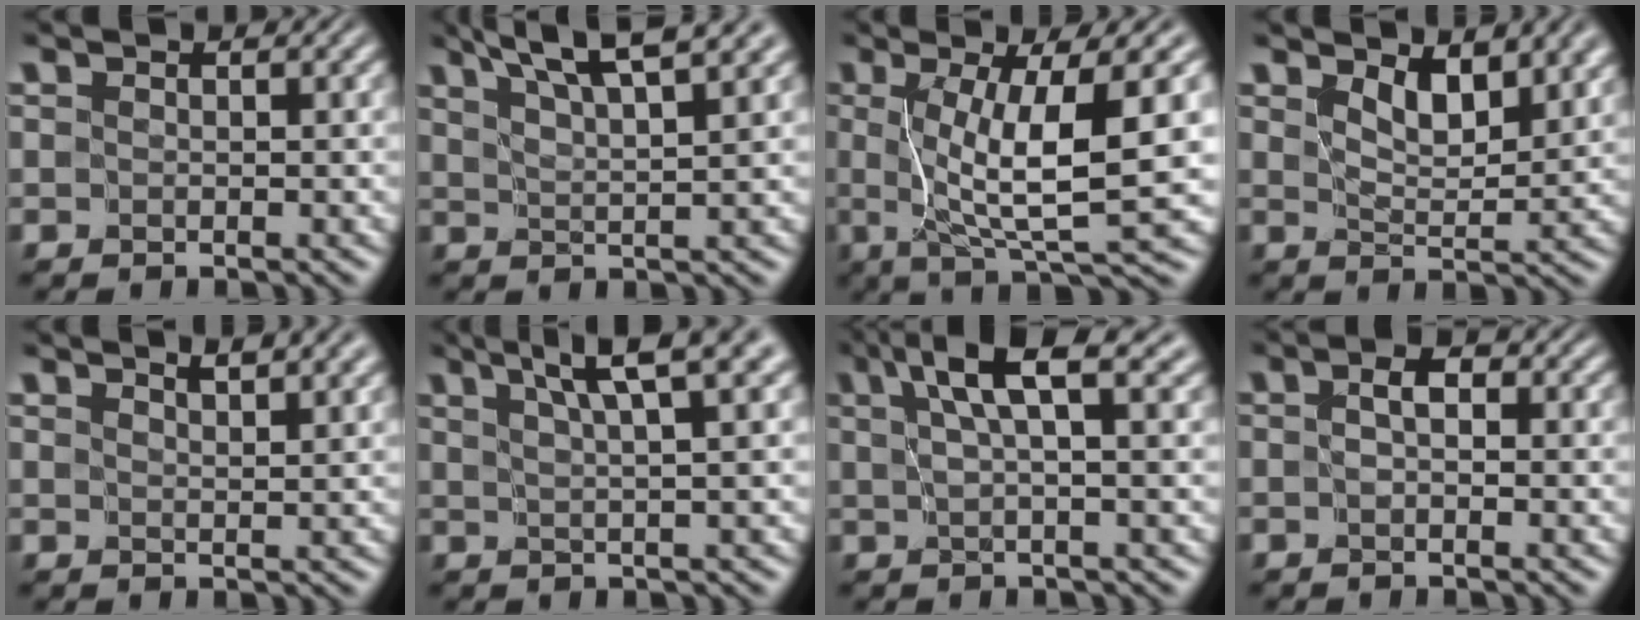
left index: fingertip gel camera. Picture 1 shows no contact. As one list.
[{"total": 7.3, "force": [5.5, 1.2, 4.7], "torque": [-0.056, 0.024, 0.062]}, {"total": 8.5, "force": [0.6, 1.1, 8.4], "torque": [-0.136, -0.004, 0.017]}, {"total": 3.3, "force": [2.3, 1.0, 2.2], "torque": [-0.048, -0.011, 0.042]}, {"total": 2.9, "force": [2.5, 0.3, 1.4], "torque": [-0.005, 0.003, 0.030]}, {"total": 5.5, "force": [3.6, 0.5, 4.2], "torque": [-0.052, 0.017, 0.057]}, {"total": 5.7, "force": [3.1, 0.9, 4.7], "torque": [-0.081, 0.014, 0.054]}, {"total": 1.4, "force": [0.0, 0.4, 1.4], "torque": [-0.020, 0.003, -0.002]}]